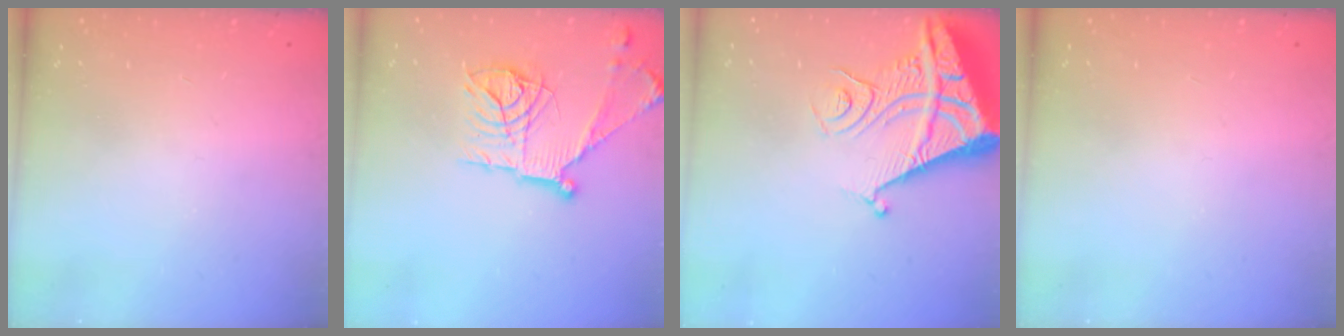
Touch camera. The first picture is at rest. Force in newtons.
{"total": 18.2, "press": 18.2, "slide": 1.2}
{"total": 11.4, "press": 11.3, "slide": 1.3}
{"total": 0.0}